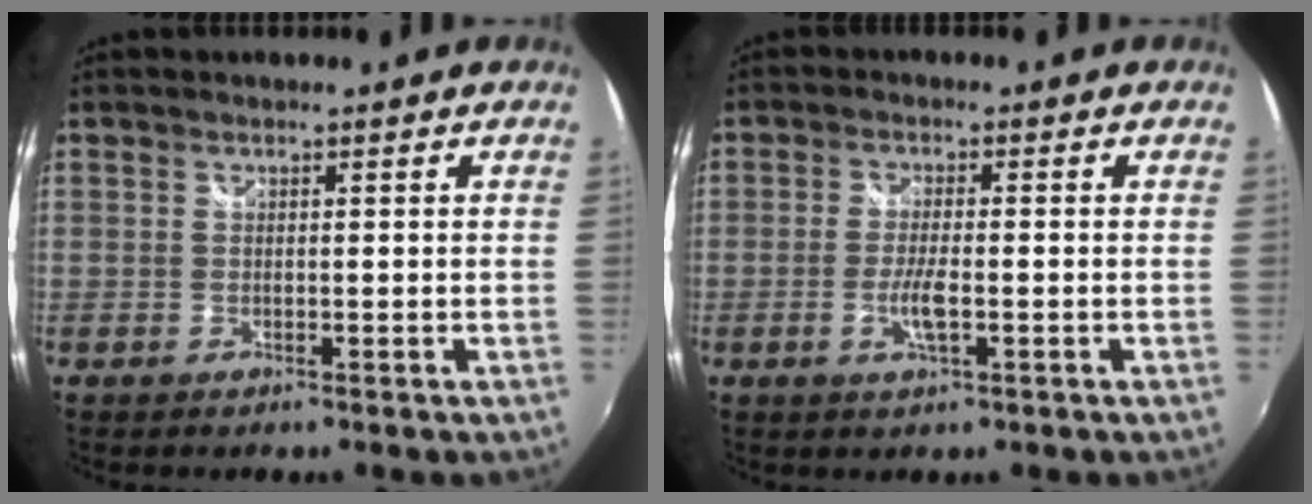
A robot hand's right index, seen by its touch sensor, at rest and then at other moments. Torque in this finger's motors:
{"motor_torque": [1.05, 0.20, 0.35, 0.08]}